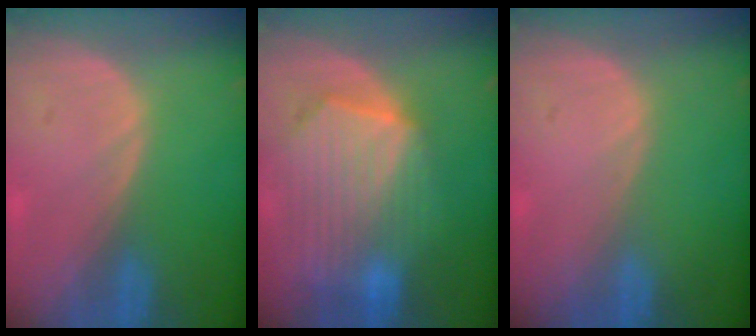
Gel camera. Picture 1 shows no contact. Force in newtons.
{"total": 10.4, "press": 9.0, "slide": 5.2}
{"total": 0.0}